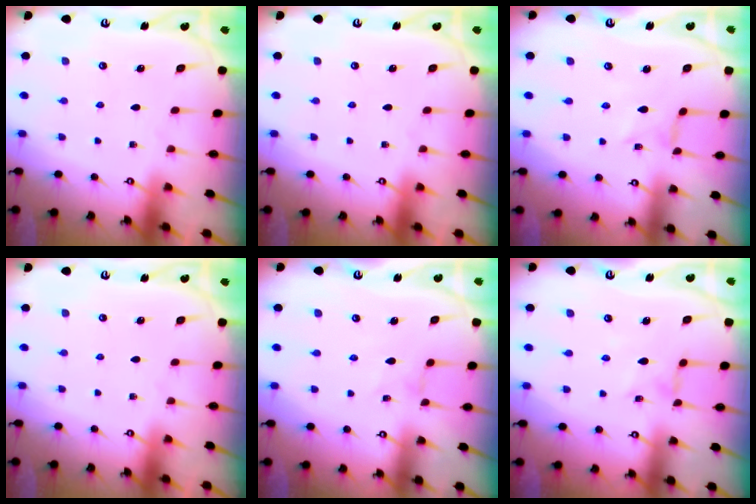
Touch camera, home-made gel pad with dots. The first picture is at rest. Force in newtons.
{"total": 0.0}
{"total": 0.0}
{"total": 0.0}
{"total": 0.0}
{"total": 1.8, "press": 1.7, "slide": 0.3}